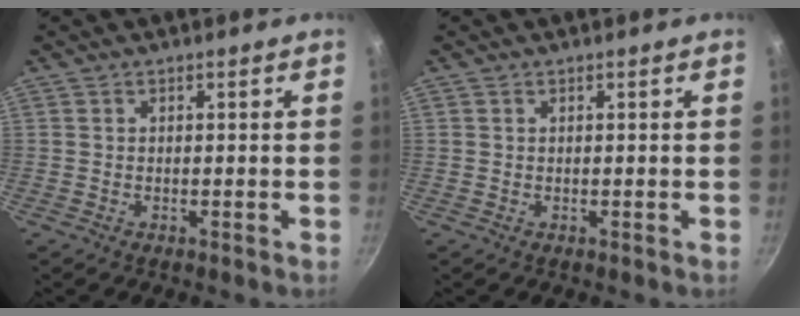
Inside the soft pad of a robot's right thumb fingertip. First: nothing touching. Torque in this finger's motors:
{"motor_torque": [0.21, -0.16, -0.26, 0.13, -0.03]}